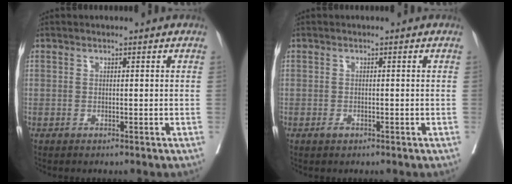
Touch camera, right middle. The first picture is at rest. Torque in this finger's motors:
{"motor_torque": [0.53, -0.18, 0.03, 0.01]}